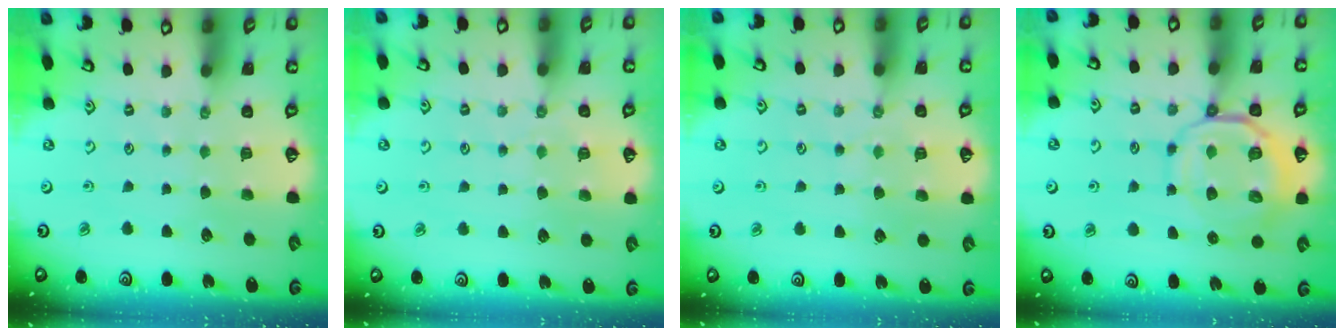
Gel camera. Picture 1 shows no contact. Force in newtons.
{"total": 2.5, "press": 2.5, "slide": 0.4}
{"total": 5.3, "press": 5.3, "slide": 0.6}
{"total": 10.9, "press": 10.7, "slide": 2.1}